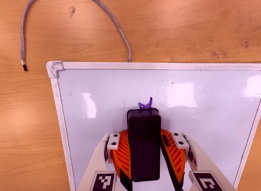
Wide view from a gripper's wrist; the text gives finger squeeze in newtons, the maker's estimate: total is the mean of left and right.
{"total": 14.7, "left": 16.4, "right": 12.9}